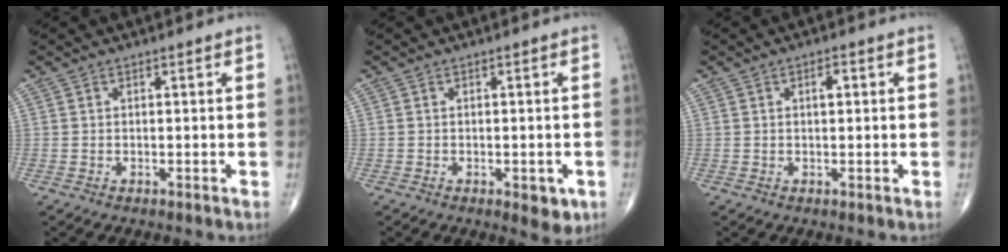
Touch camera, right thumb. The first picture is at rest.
{"total": 3.8, "force": [-1.4, 1.8, 3.1], "torque": [-0.022, -0.003, -0.011]}
{"total": 1.9, "force": [0.5, 0.8, 1.6], "torque": [-0.022, 0.002, 0.006]}